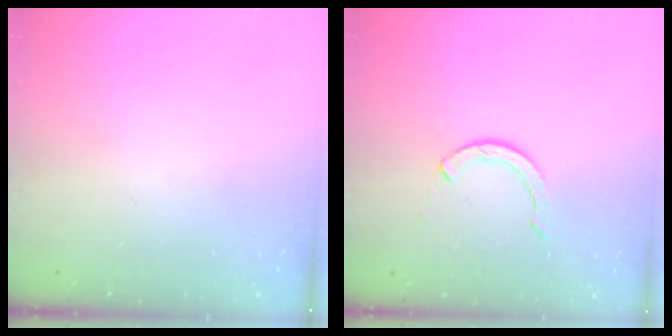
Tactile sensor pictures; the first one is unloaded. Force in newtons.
{"total": 2.6, "press": 2.6, "slide": 0.1}